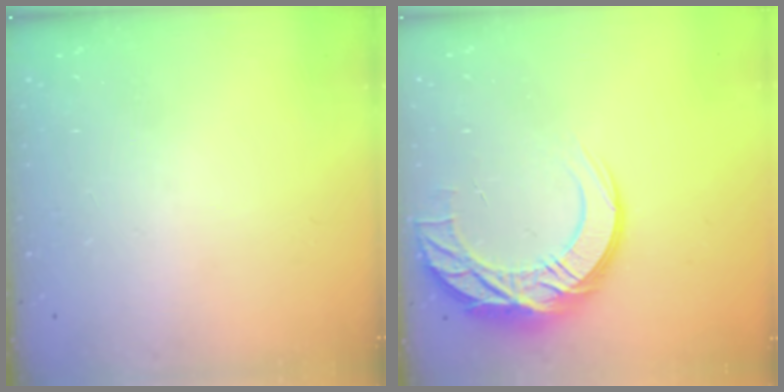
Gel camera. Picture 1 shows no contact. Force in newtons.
{"total": 14.6, "press": 14.6, "slide": 1.0}